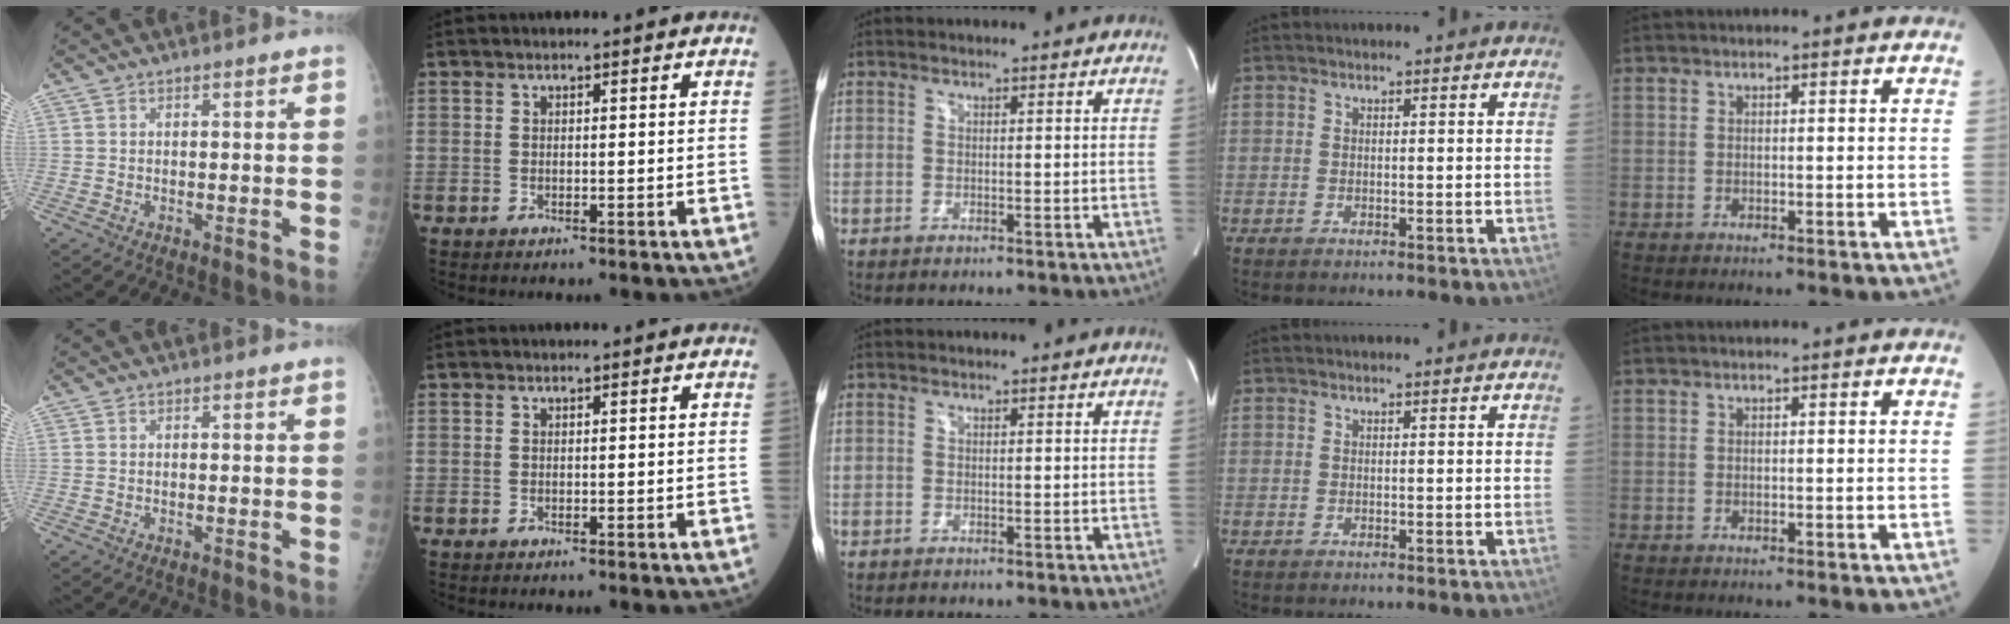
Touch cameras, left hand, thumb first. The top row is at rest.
{}